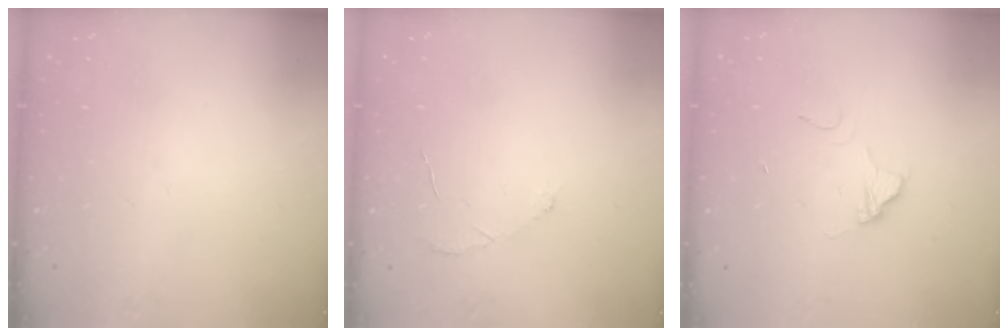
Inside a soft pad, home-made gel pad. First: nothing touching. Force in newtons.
{"total": 3.0, "press": 3.0, "slide": 0.3}
{"total": 5.7, "press": 5.7, "slide": 0.4}